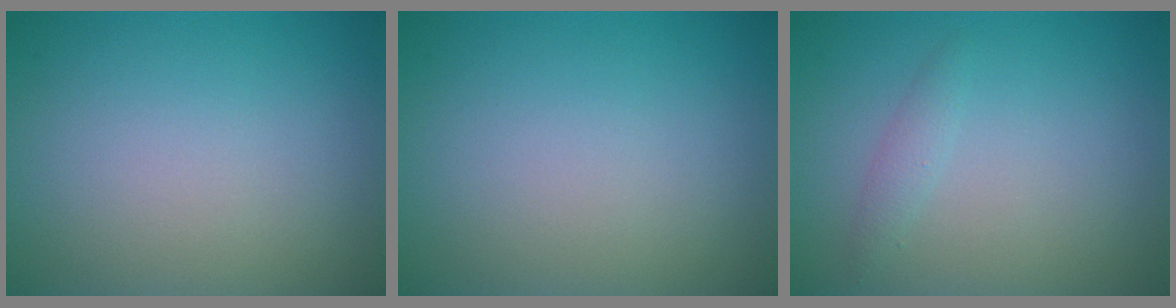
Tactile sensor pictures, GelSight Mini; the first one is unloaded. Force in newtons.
{"total": 0.0}
{"total": 1.1, "press": 1.1, "slide": 0.0}